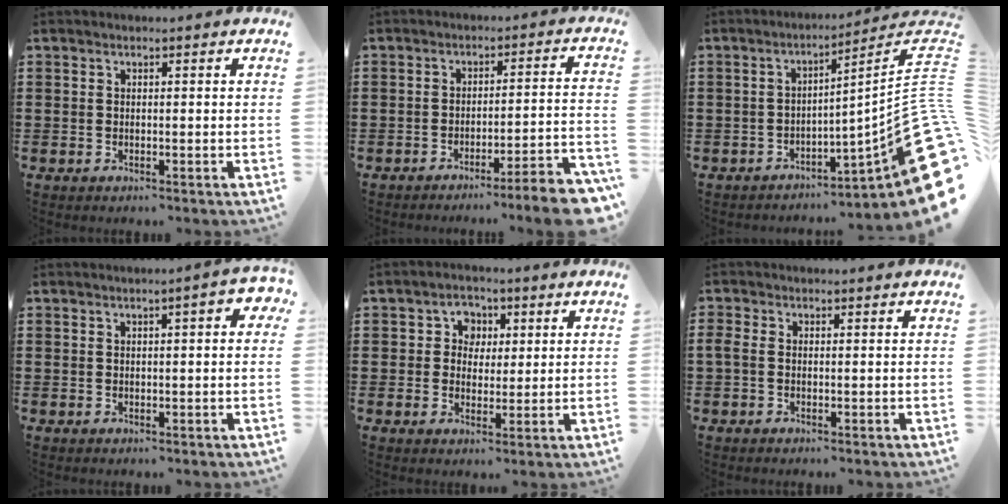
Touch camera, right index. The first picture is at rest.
{"total": 5.6, "force": [-4.6, -0.5, 3.2], "torque": [-0.049, -0.014, -0.090]}
{"total": 13.5, "force": [-3.8, 4.1, 12.3], "torque": [-0.153, -0.012, -0.059]}
{"total": 2.1, "force": [0.3, 0.3, 2.0], "torque": [-0.029, -0.001, 0.002]}
{"total": 3.5, "force": [0.8, 3.2, 1.2], "torque": [-0.032, 0.009, 0.008]}
{"total": 1.2, "force": [-0.4, 0.5, 0.9], "torque": [-0.026, -0.005, -0.011]}